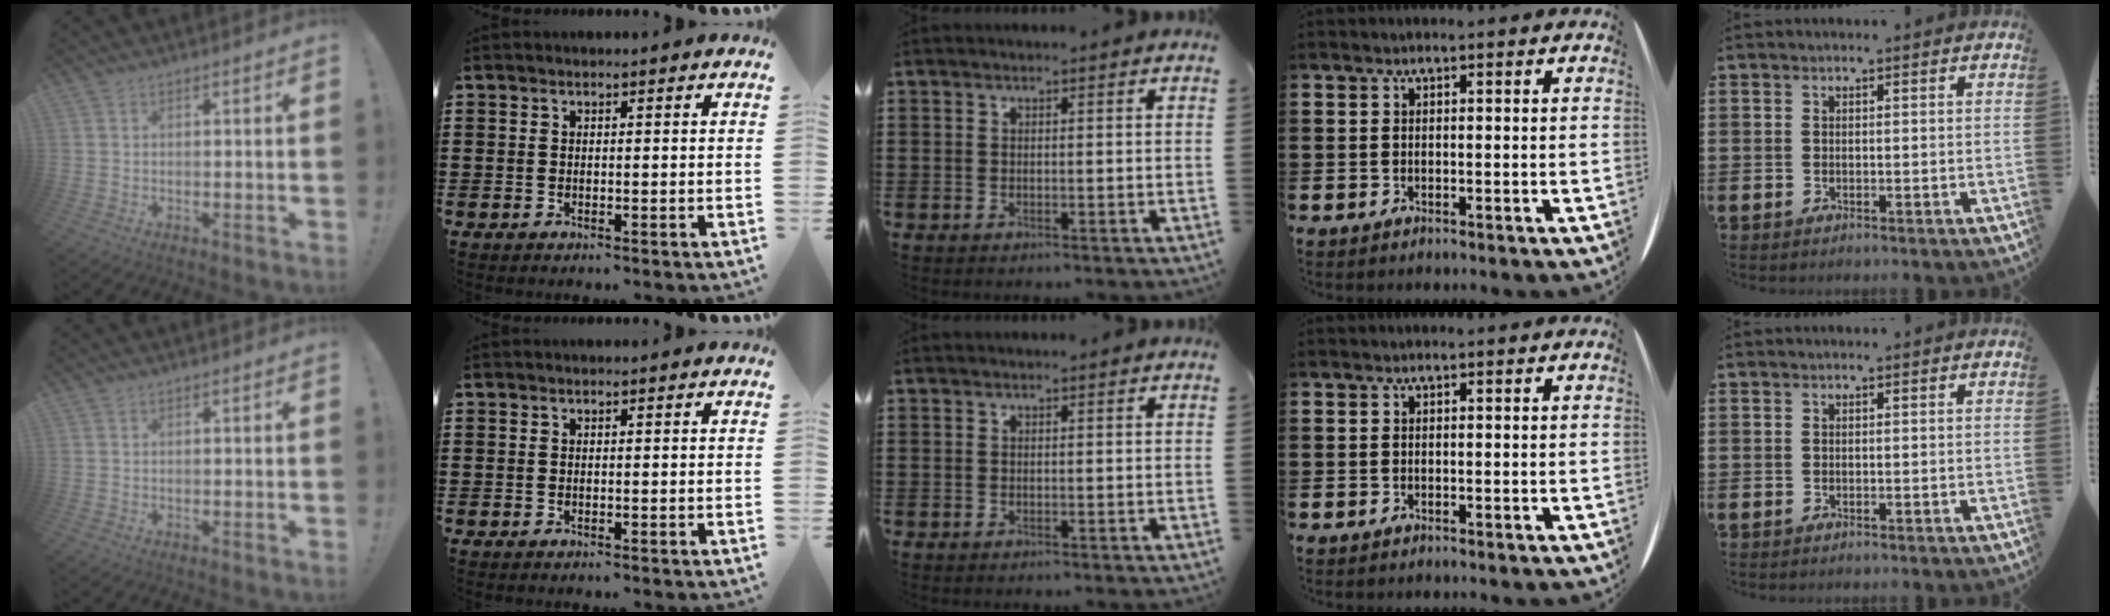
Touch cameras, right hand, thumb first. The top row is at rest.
{}